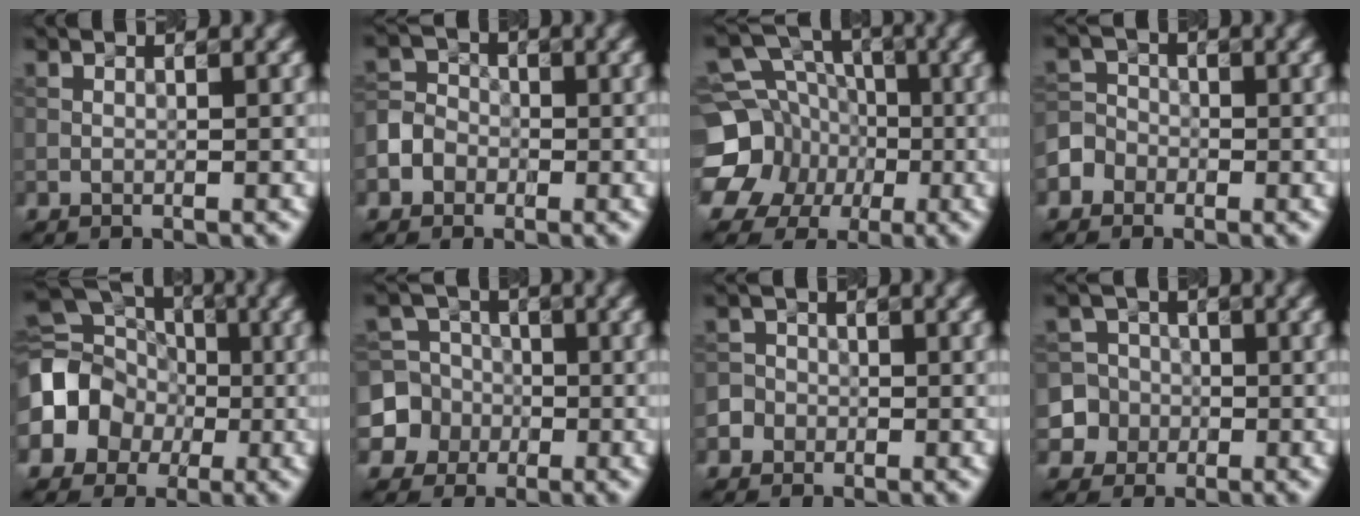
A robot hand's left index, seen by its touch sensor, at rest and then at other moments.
{"total": 4.1, "force": [-1.8, 3.5, 1.0], "torque": [0.002, 0.005, -0.042]}
{"total": 11.7, "force": [-2.7, 10.6, 4.1], "torque": [-0.104, 0.002, -0.067]}
{"total": 3.0, "force": [-1.6, 2.5, 0.3], "torque": [0.012, 0.006, -0.036]}
{"total": 12.3, "force": [-1.5, 10.8, 5.8], "torque": [-0.128, 0.019, -0.066]}
{"total": 7.2, "force": [-1.7, 6.9, 1.3], "torque": [-0.022, 0.010, -0.056]}
{"total": 2.7, "force": [-1.1, 2.4, 0.4], "torque": [0.014, 0.006, -0.030]}
{"total": 7.7, "force": [-2.5, 7.2, 1.2], "torque": [-0.023, 0.004, -0.074]}